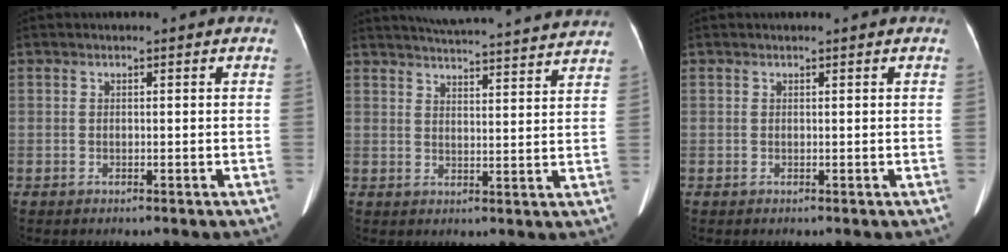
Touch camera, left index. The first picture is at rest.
{"total": 22.1, "force": [20.8, 1.6, 7.2], "torque": [-0.104, -0.007, 0.259]}
{"total": 0.0}